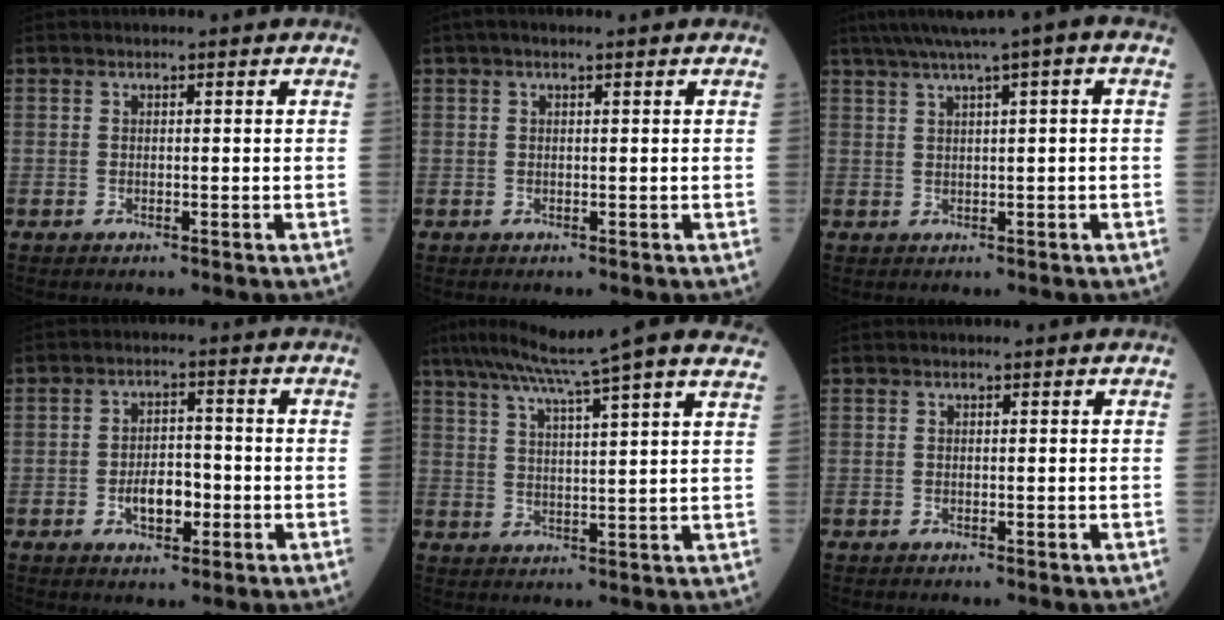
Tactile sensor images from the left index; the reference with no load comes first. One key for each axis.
{"total": 1.8, "fx": 1.1, "fy": 0.2, "fz": 1.4, "tx": -0.024, "ty": 0.019, "tz": 0.016}
{"total": 6.8, "fx": 3.6, "fy": -0.2, "fz": 5.7, "tx": -0.094, "ty": 0.031, "tz": 0.059}
{"total": 5.2, "fx": -1.7, "fy": 2.7, "fz": 4.1, "tx": -0.073, "ty": 0.007, "tz": -0.027}
{"total": 17.1, "fx": 14.4, "fy": -1.5, "fz": 9.2, "tx": -0.157, "ty": 0.004, "tz": 0.189}
{"total": 0.0}